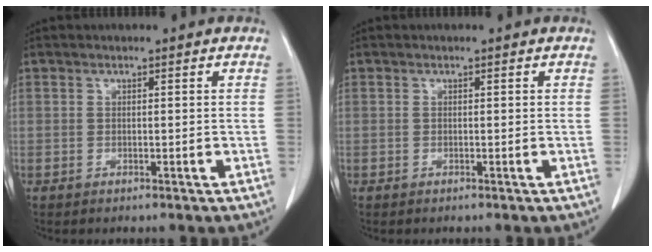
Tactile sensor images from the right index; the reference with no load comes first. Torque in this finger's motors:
{"motor_torque": [-0.02, 0.05, 0.02, -0.01]}